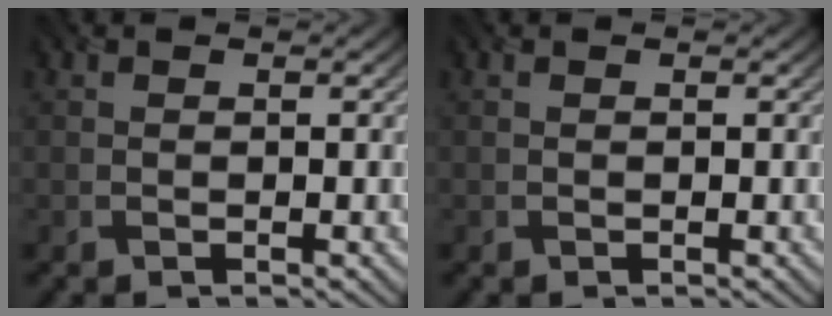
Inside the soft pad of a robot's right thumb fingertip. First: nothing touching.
{"total": 0.0}